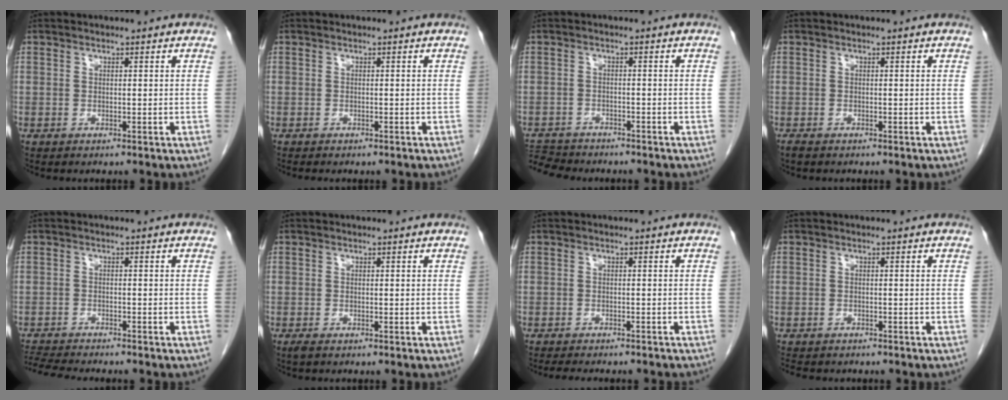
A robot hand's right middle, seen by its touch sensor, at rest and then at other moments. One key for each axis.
{"total": 2.0, "fx": -1.7, "fy": 0.6, "fz": 0.9, "tx": -0.018, "ty": -0.005, "tz": -0.016}
{"total": 6.6, "fx": -6.3, "fy": 1.8, "fz": 0.8, "tx": -0.019, "ty": -0.002, "tz": -0.104}
{"total": 0.9, "fx": -0.8, "fy": 0.3, "fz": 0.4, "tx": -0.014, "ty": -0.003, "tz": -0.014}
{"total": 7.3, "fx": -6.8, "fy": 0.4, "fz": 2.7, "tx": -0.046, "ty": -0.013, "tz": -0.110}
{"total": 0.8, "fx": -0.6, "fy": 0.2, "fz": 0.5, "tx": -0.013, "ty": -0.003, "tz": -0.008}
{"total": 9.2, "fx": -8.2, "fy": 1.8, "fz": 4.0, "tx": -0.048, "ty": -0.007, "tz": -0.098}
{"total": 5.3, "fx": -4.5, "fy": 2.1, "fz": 1.9, "tx": -0.029, "ty": -0.005, "tz": -0.059}